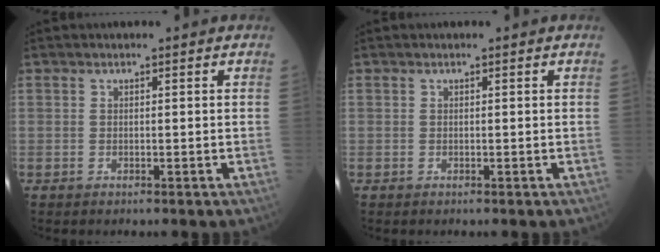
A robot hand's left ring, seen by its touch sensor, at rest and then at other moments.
{"total": 0.0}